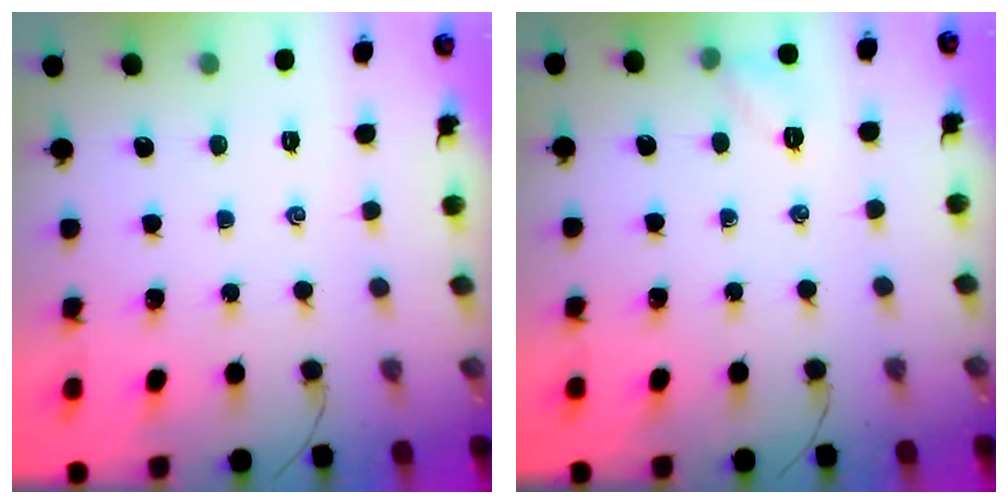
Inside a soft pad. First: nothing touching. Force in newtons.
{"total": 6.3, "press": 6.2, "slide": 1.0}